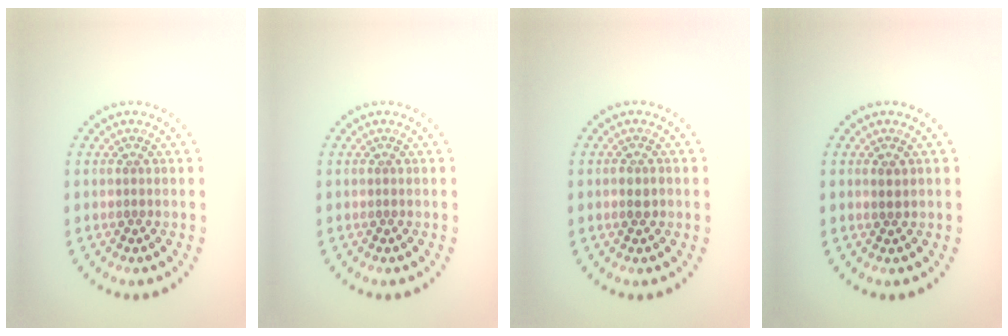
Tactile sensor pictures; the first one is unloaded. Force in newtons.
{"total": 0.0}
{"total": 1.2, "press": 1.1, "slide": 0.4}
{"total": 0.9, "press": 0.9, "slide": 0.2}